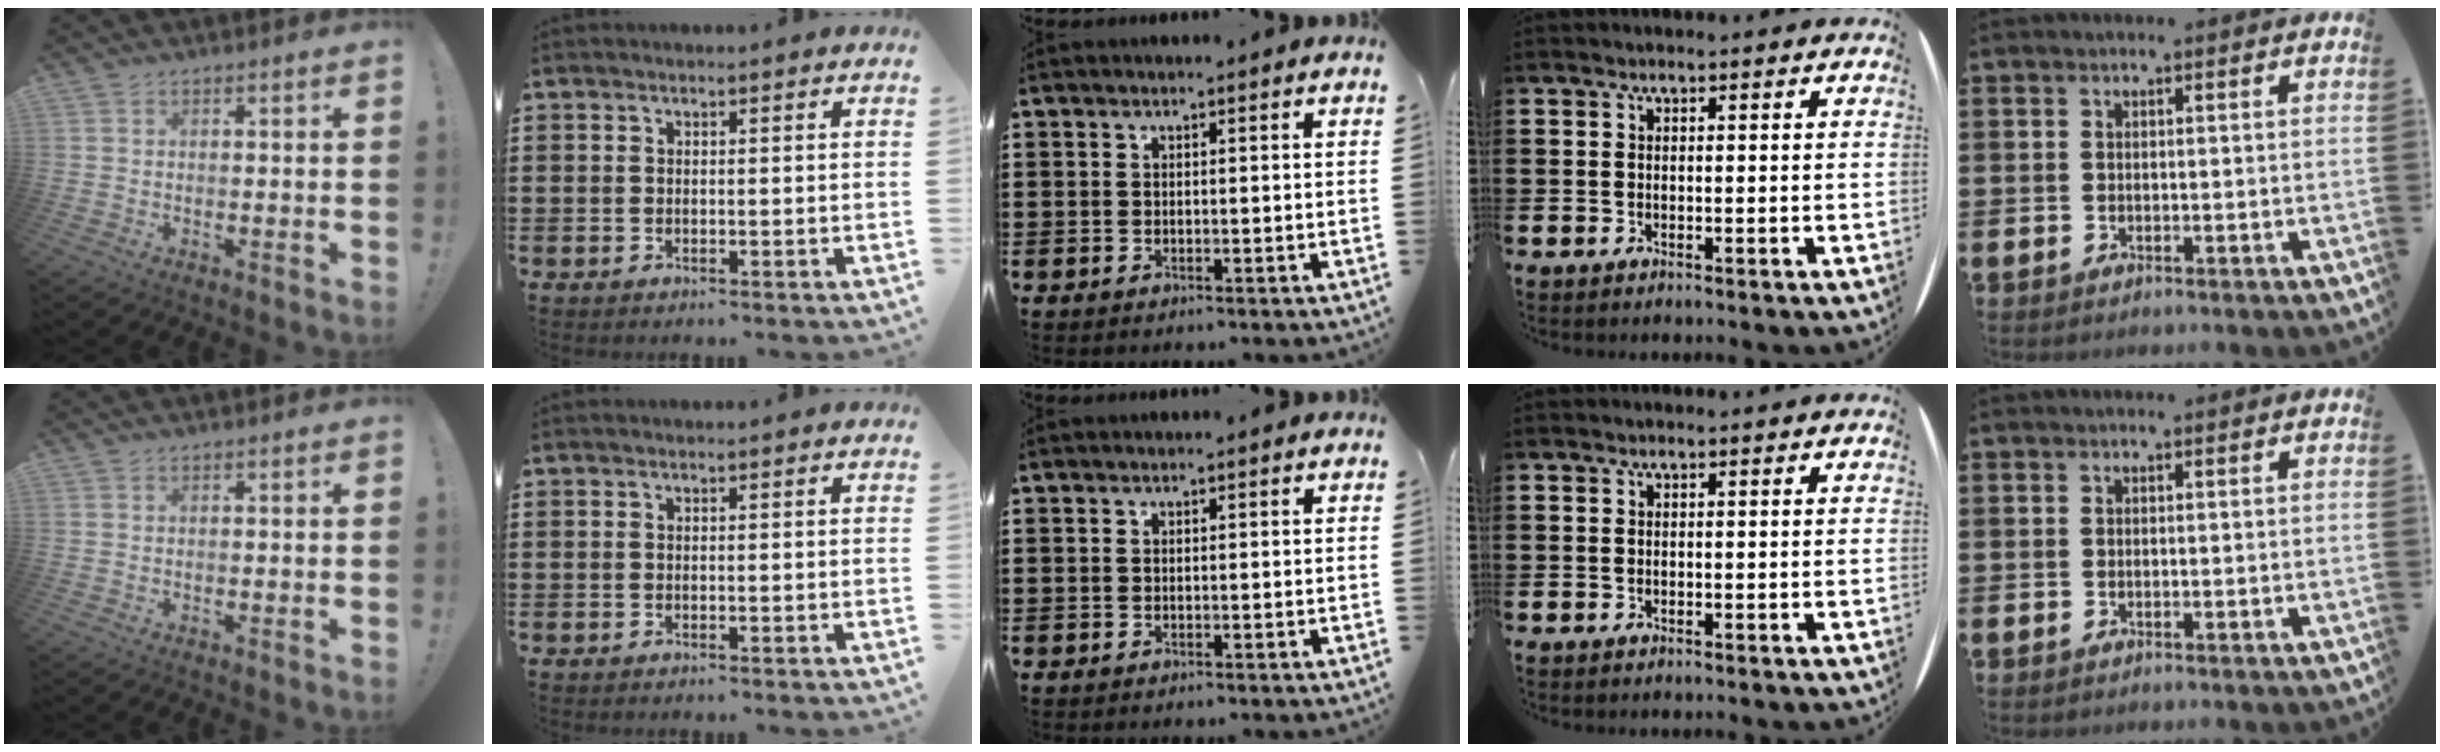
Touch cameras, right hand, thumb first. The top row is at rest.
{}